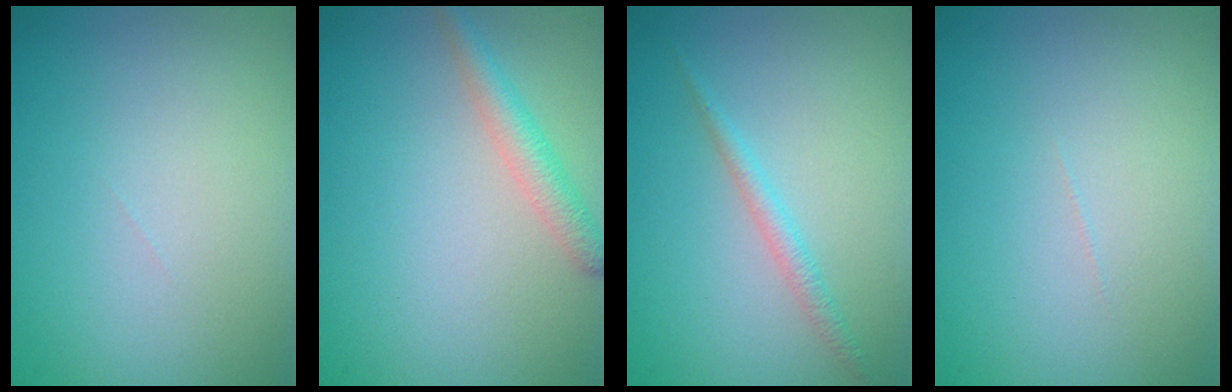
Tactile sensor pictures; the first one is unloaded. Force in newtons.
{"total": 2.4, "press": 2.4, "slide": 0.1}
{"total": 1.4, "press": 1.4, "slide": 0.1}
{"total": 0.0}